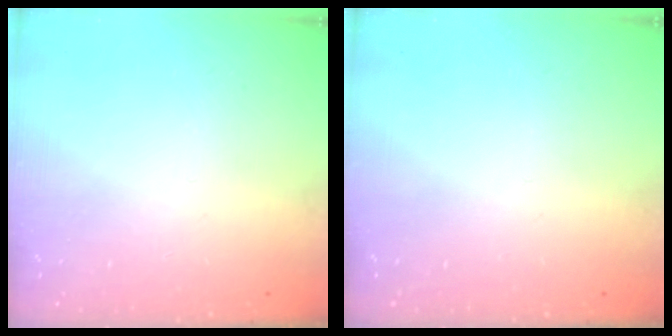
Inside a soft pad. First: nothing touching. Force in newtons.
{"total": 0.0}